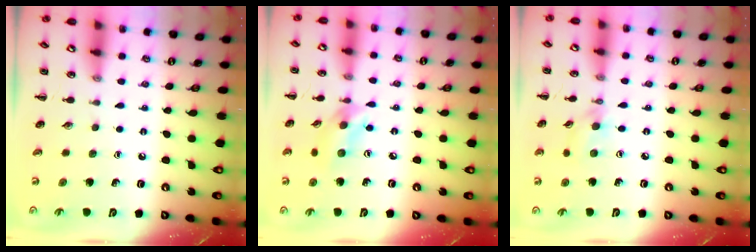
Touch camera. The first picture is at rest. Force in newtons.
{"total": 6.9, "press": 6.8, "slide": 0.9}
{"total": 3.3, "press": 3.1, "slide": 1.1}